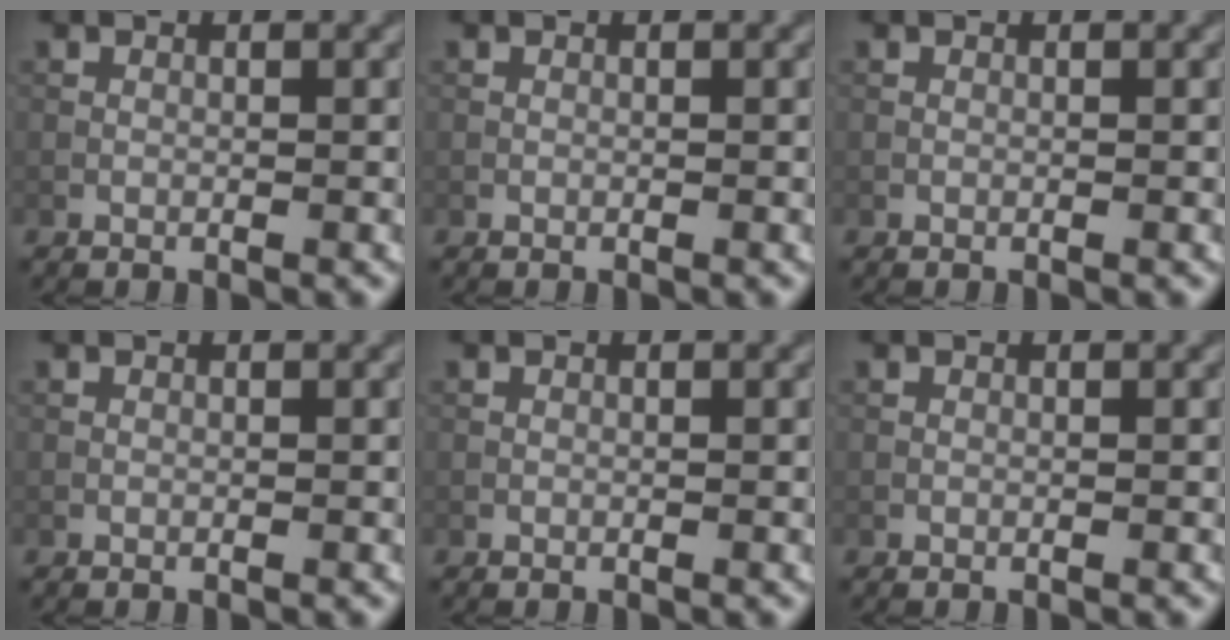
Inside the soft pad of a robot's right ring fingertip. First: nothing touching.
{"total": 0.0}
{"total": 0.0}
{"total": 0.0}
{"total": 0.0}
{"total": 0.0}